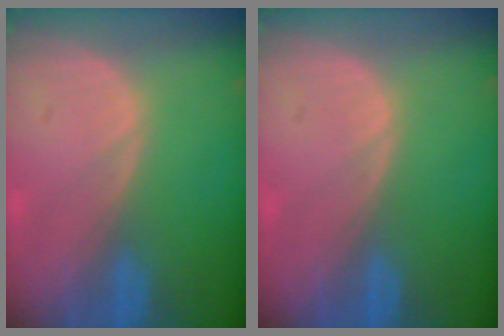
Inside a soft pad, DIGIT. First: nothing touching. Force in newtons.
{"total": 0.0}